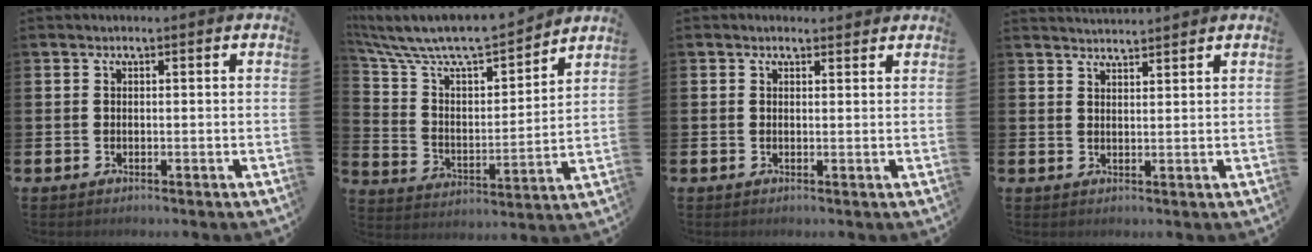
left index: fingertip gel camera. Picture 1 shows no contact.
{"total": 9.1, "force": [8.4, 2.2, 2.9], "torque": [-0.104, -0.061, 0.141]}
{"total": 1.1, "force": [1.0, 0.5, 0.1], "torque": [0.006, 0.002, 0.016]}
{"total": 2.6, "force": [2.6, -0.1, -0.1], "torque": [-0.002, -0.014, 0.047]}